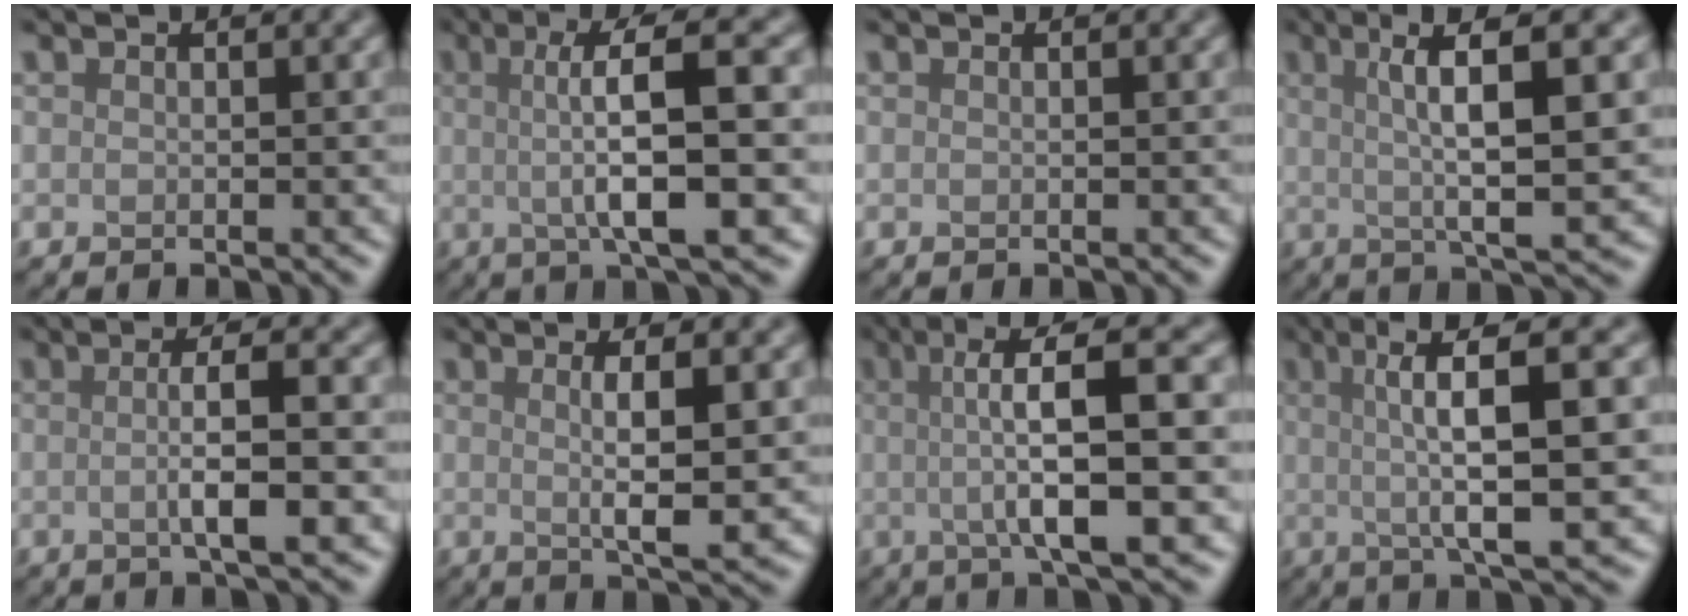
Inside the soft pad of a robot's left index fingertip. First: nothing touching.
{"total": 8.3, "force": [0.3, 1.9, 8.1], "torque": [-0.116, 0.009, 0.003]}
{"total": 0.0}
{"total": 8.3, "force": [1.9, 1.6, 7.9], "torque": [-0.114, 0.003, 0.031]}
{"total": 4.5, "force": [-0.6, 1.0, 4.4], "torque": [-0.067, 0.003, -0.011]}
{"total": 5.3, "force": [0.3, 1.2, 5.2], "torque": [-0.079, -0.002, 0.006]}
{"total": 9.7, "force": [0.7, 2.3, 9.4], "torque": [-0.131, 0.016, 0.005]}
{"total": 9.9, "force": [1.1, 2.3, 9.6], "torque": [-0.127, 0.016, 0.014]}